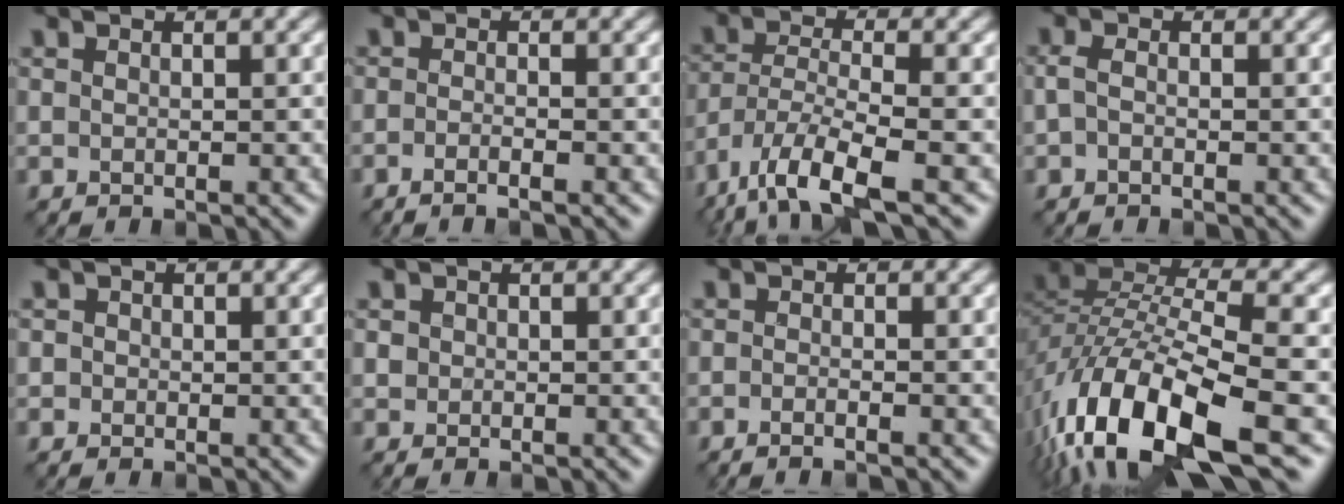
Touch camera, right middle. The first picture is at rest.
{"total": 1.7, "force": [-0.9, 0.4, 1.4], "torque": [-0.018, -0.004, -0.023]}
{"total": 8.2, "force": [-5.4, 2.2, 5.7], "torque": [-0.110, -0.010, -0.108]}
{"total": 1.2, "force": [-0.3, 0.7, 0.9], "torque": [-0.024, 0.000, -0.009]}
{"total": 0.8, "force": [0.1, 0.8, 0.1], "torque": [0.003, -0.004, -0.004]}
{"total": 0.7, "force": [0.0, 0.7, 0.2], "torque": [0.000, -0.002, -0.004]}
{"total": 1.3, "force": [-0.7, 0.3, 1.0], "torque": [-0.015, -0.005, -0.015]}
{"total": 13.1, "force": [-6.4, 4.9, 10.3], "torque": [-0.199, -0.005, -0.120]}